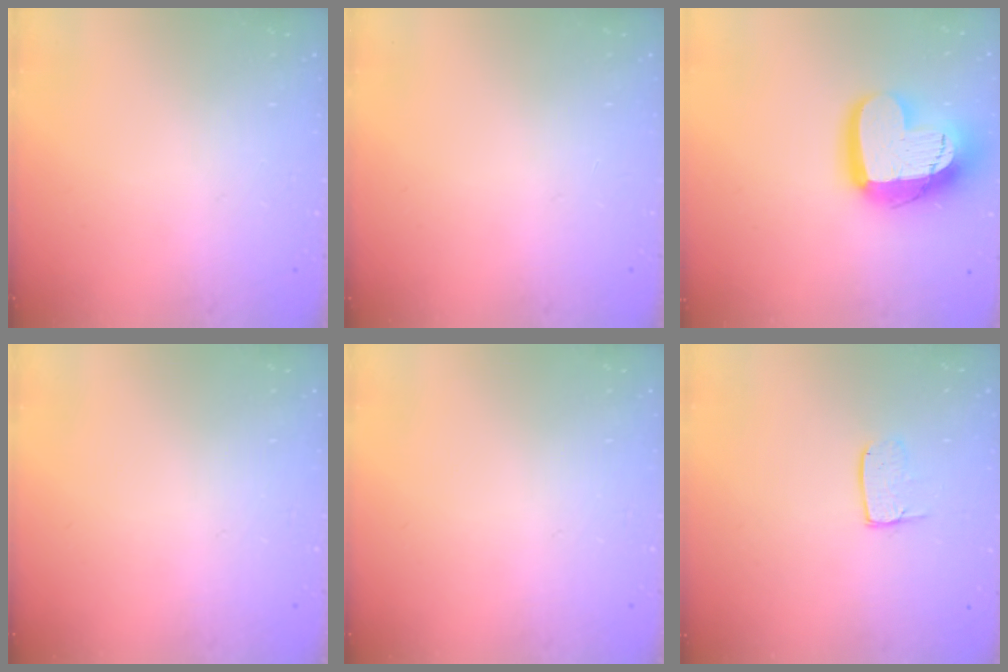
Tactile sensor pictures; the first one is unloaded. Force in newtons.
{"total": 0.0}
{"total": 19.1, "press": 19.1, "slide": 1.4}
{"total": 0.0}
{"total": 0.0}
{"total": 6.7, "press": 6.7, "slide": 0.5}